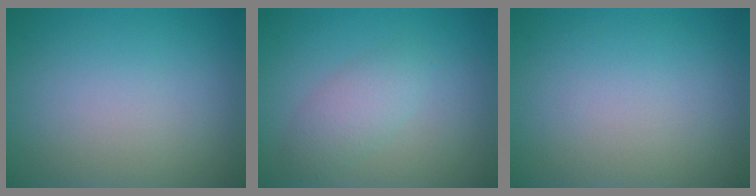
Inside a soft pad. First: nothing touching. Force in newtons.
{"total": 2.5, "press": 2.5, "slide": 0.0}
{"total": 0.0}